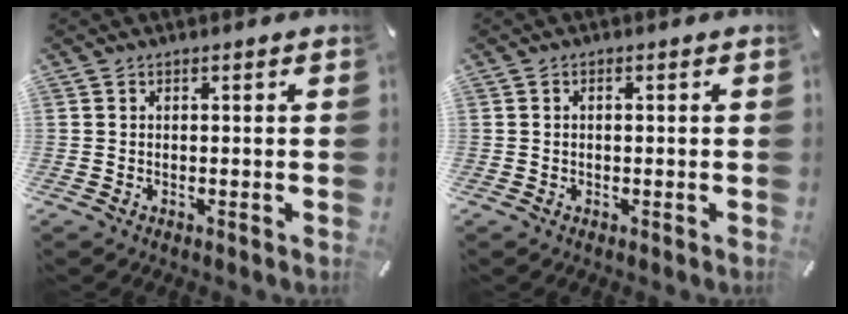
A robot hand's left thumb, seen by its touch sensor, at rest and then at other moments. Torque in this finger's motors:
{"motor_torque": [-0.28, -0.06, -0.39, -0.18, -0.05]}